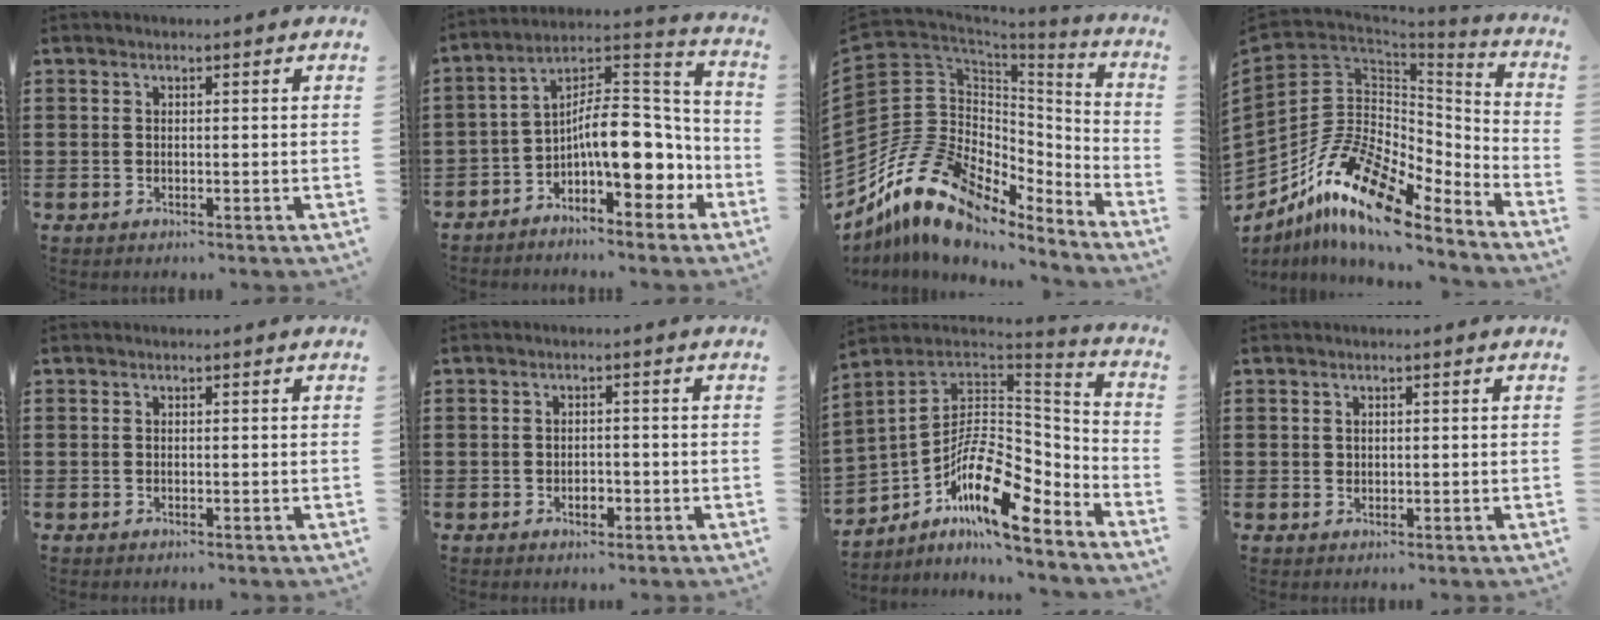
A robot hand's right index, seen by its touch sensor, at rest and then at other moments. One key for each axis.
{"total": 10.7, "fx": -2.2, "fy": 4.8, "fz": 9.3, "tx": -0.154, "ty": -0.022, "tz": -0.048}
{"total": 17.3, "fx": -10.4, "fy": 10.5, "fz": 9.1, "tx": -0.238, "ty": 0.006, "tz": -0.197}
{"total": 17.2, "fx": -9.4, "fy": 9.3, "fz": 11.1, "tx": -0.252, "ty": 0.022, "tz": -0.173}
{"total": 0.0}
{"total": 2.0, "fx": -0.8, "fy": 1.2, "fz": 1.4, "tx": -0.028, "ty": 0.002, "tz": -0.017}
{"total": 13.4, "fx": -6.4, "fy": 6.0, "fz": 10.1, "tx": -0.180, "ty": 0.001, "tz": -0.127}
{"total": 0.8, "fx": 0.4, "fy": 0.6, "fz": 0.2, "tx": -0.006, "ty": 0.002, "tz": 0.009}